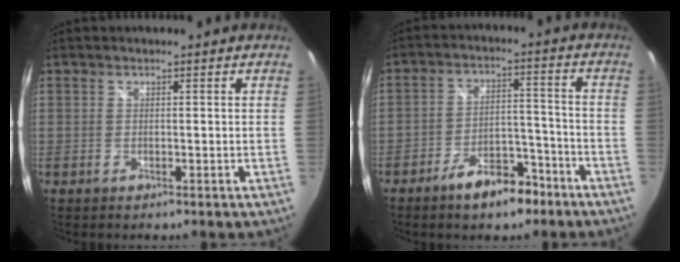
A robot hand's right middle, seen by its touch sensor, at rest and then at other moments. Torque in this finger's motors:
{"motor_torque": [1.04, -1.09, 0.50, 0.14]}